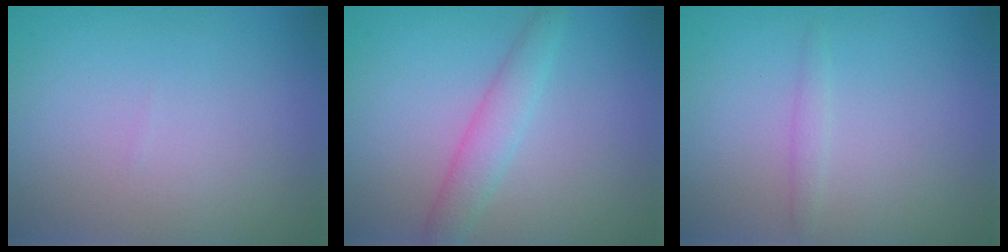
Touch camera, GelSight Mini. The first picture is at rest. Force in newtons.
{"total": 2.6, "press": 2.6, "slide": 0.1}
{"total": 0.9, "press": 0.9, "slide": 0.1}